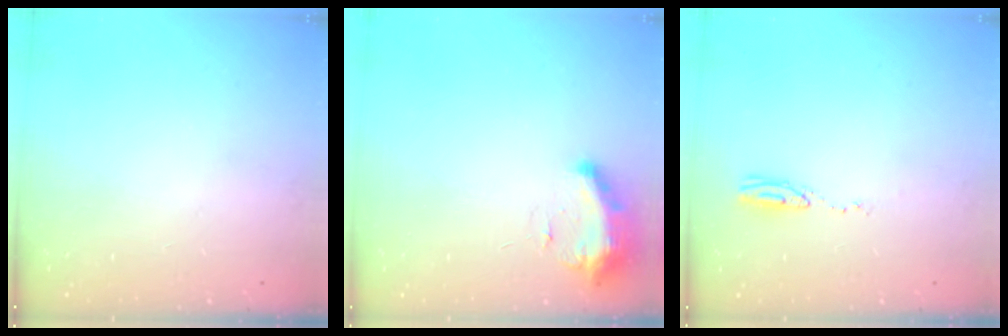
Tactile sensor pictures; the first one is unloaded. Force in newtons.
{"total": 9.1, "press": 9.1, "slide": 1.0}
{"total": 14.7, "press": 6.3, "slide": 13.3}